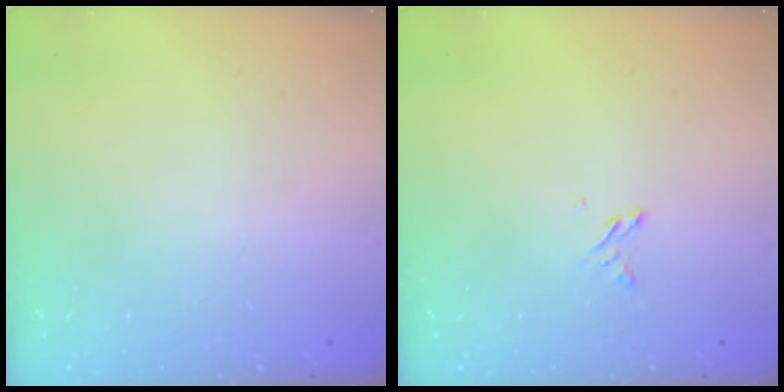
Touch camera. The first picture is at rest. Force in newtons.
{"total": 1.7, "press": 1.7, "slide": 0.3}